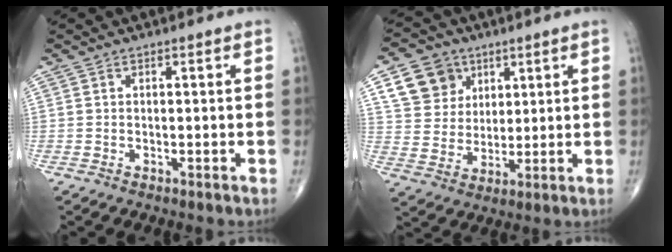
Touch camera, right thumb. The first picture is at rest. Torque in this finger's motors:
{"motor_torque": [0.35, 1.97, 0.58, 0.29, 0.03]}